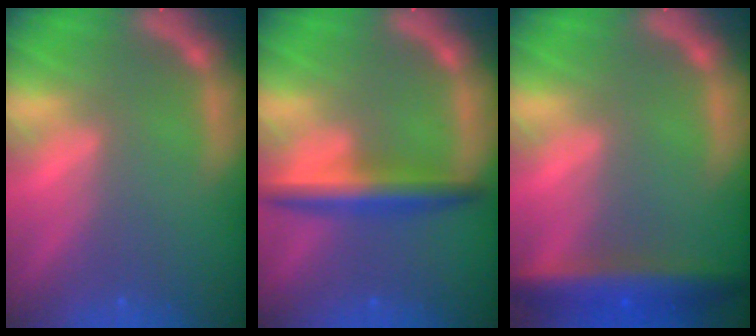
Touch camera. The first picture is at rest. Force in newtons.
{"total": 4.5}
{"total": 6.0}